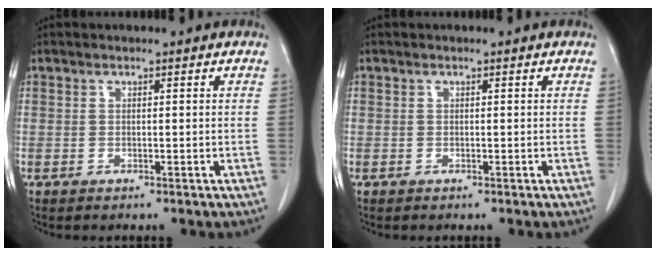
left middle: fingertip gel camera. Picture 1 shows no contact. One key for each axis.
{"total": 0.0}